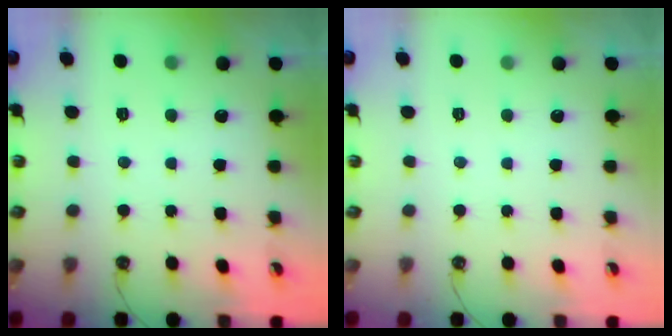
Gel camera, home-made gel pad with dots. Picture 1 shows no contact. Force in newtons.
{"total": 0.0}